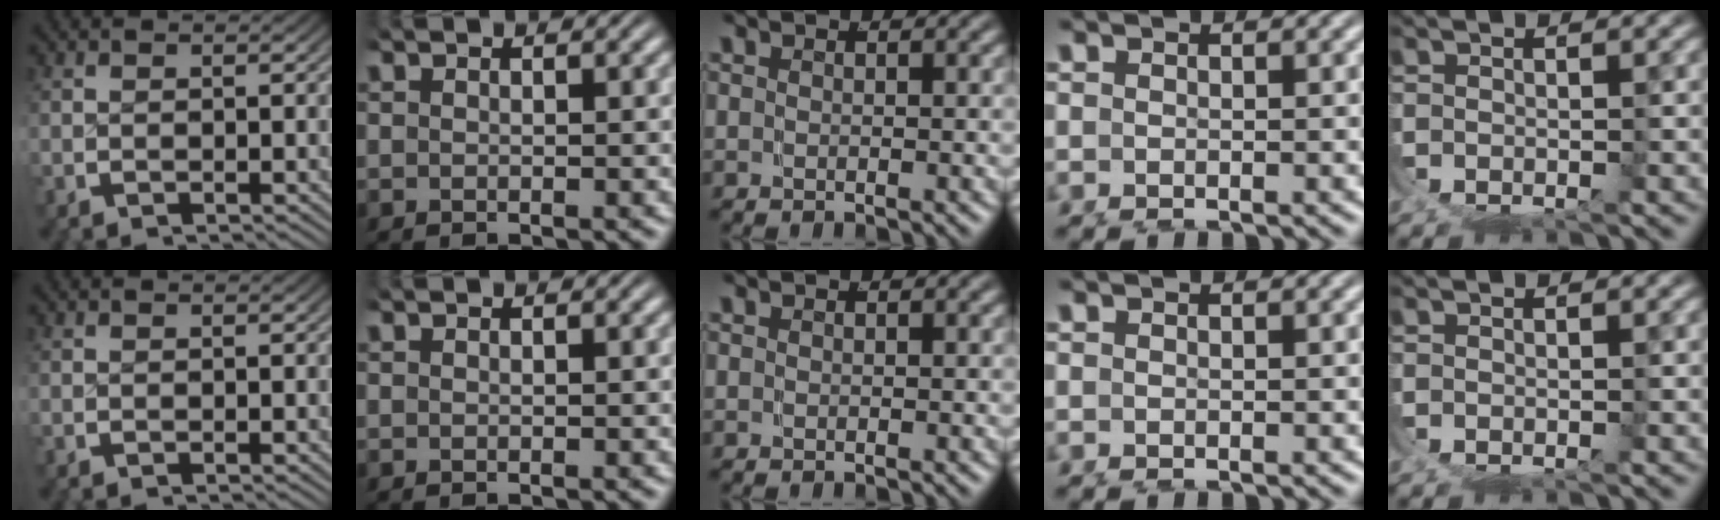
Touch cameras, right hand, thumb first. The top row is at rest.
{}